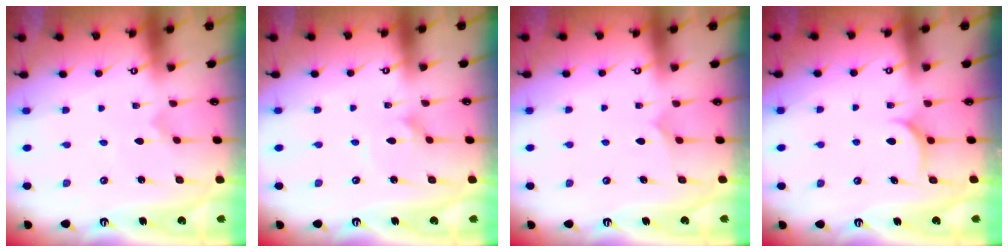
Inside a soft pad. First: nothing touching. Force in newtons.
{"total": 1.8, "press": 1.8, "slide": 0.0}
{"total": 3.9, "press": 3.9, "slide": 0.4}
{"total": 4.6, "press": 4.6, "slide": 0.2}